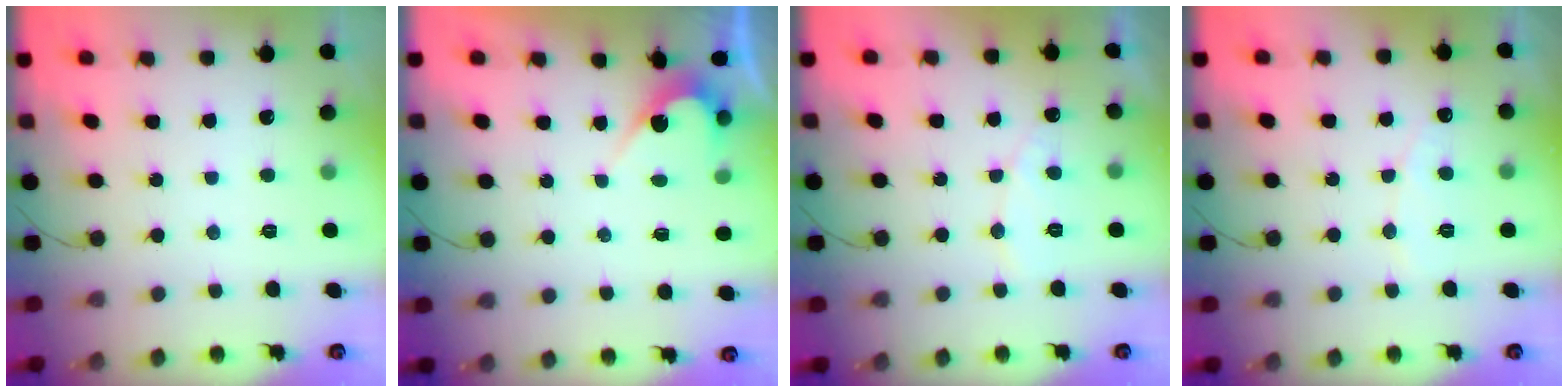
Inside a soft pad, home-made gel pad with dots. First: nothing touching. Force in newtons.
{"total": 5.1, "press": 5.1, "slide": 0.2}
{"total": 5.8, "press": 5.8, "slide": 0.5}
{"total": 5.3, "press": 5.2, "slide": 0.2}